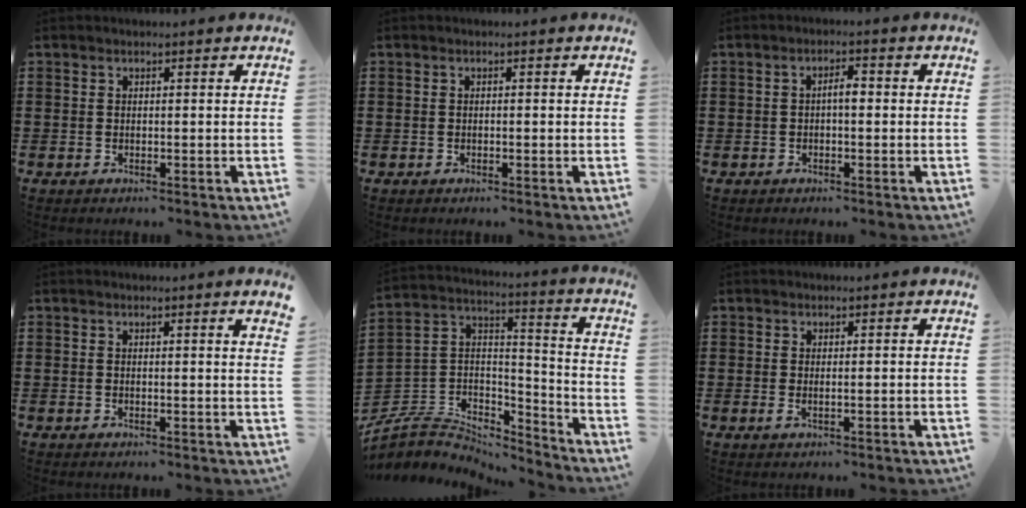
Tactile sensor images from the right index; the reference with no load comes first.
{"total": 0.0}
{"total": 2.3, "force": [-0.2, 0.7, 2.2], "torque": [-0.043, 0.003, -0.005]}
{"total": 0.9, "force": [0.7, -0.3, 0.4], "torque": [-0.008, -0.005, 0.013]}
{"total": 5.3, "force": [-4.3, 2.9, 1.0], "torque": [-0.046, -0.008, -0.091]}
{"total": 0.8, "force": [0.2, 0.0, 0.8], "torque": [-0.015, -0.001, 0.004]}